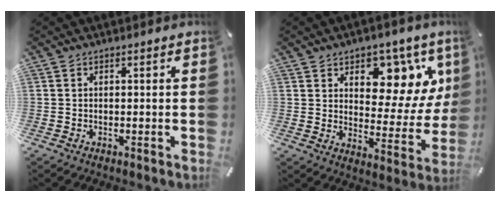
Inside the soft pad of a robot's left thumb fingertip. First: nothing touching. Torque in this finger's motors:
{"motor_torque": [1.83, 1.75, 1.07, -1.10, 0.32]}